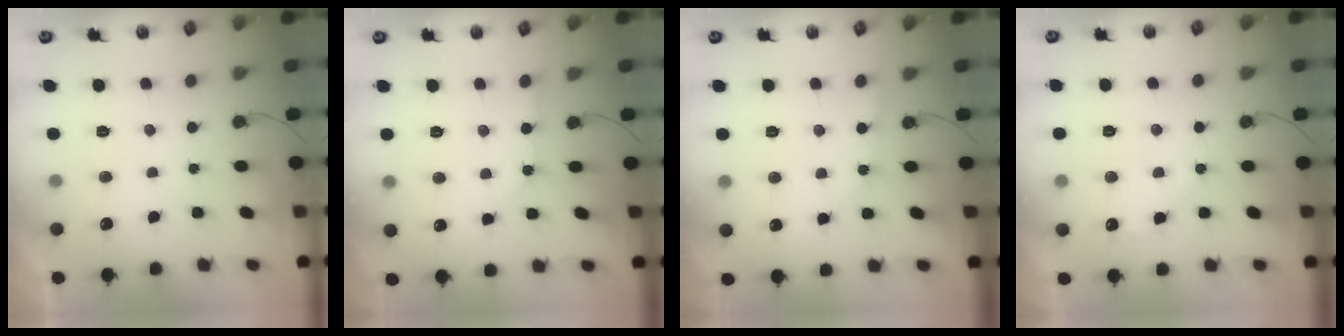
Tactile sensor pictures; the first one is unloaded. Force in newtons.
{"total": 1.3, "press": 1.2, "slide": 0.2}
{"total": 2.4, "press": 2.3, "slide": 0.4}
{"total": 6.5, "press": 6.5, "slide": 0.8}